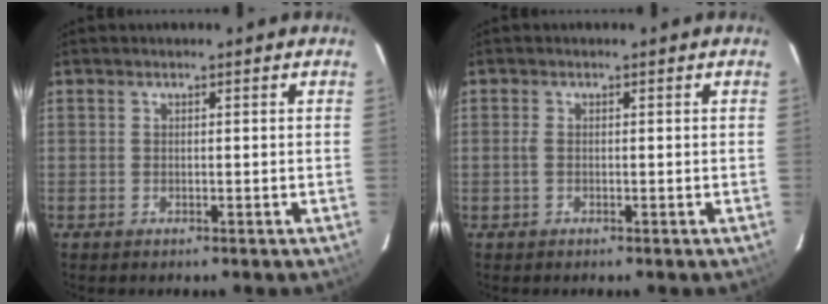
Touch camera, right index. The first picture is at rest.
{"total": 0.5, "force": [-0.1, 0.4, 0.3], "torque": [-0.008, 0.001, -0.004]}